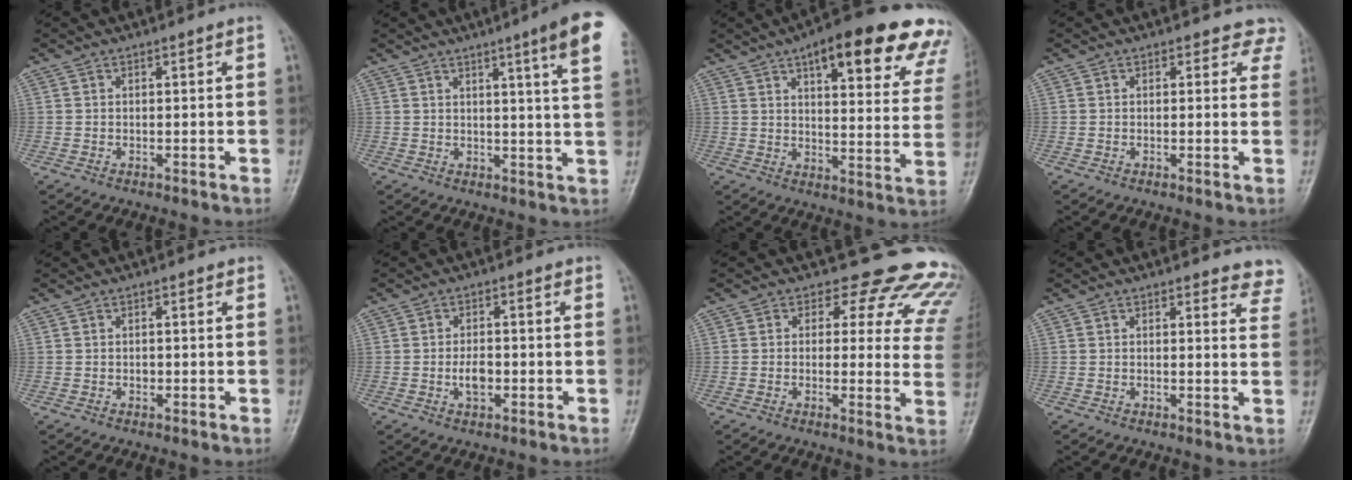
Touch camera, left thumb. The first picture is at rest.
{"total": 11.0, "force": [5.9, 0.2, 9.3], "torque": [-0.116, -0.024, 0.061]}
{"total": 24.4, "force": [15.1, 7.7, 17.6], "torque": [-0.185, -0.033, 0.185]}
{"total": 3.9, "force": [3.2, 2.2, 0.2], "torque": [0.038, -0.012, 0.008]}
{"total": 0.7, "force": [-0.2, 0.6, 0.3], "torque": [0.007, 0.003, -0.003]}
{"total": 3.6, "force": [-1.0, 2.1, 2.8], "torque": [-0.036, 0.003, -0.015]}
{"total": 17.2, "force": [13.4, 8.5, 6.7], "torque": [-0.019, -0.072, 0.120]}
{"total": 6.5, "force": [6.1, 2.2, 0.9], "torque": [0.037, -0.030, 0.037]}